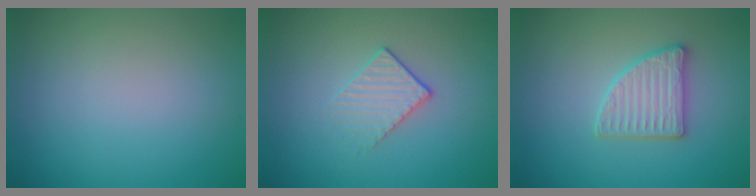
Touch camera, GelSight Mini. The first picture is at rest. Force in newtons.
{"total": 1.6, "press": 1.1, "slide": 1.1}
{"total": 2.8, "press": 2.8, "slide": 0.4}